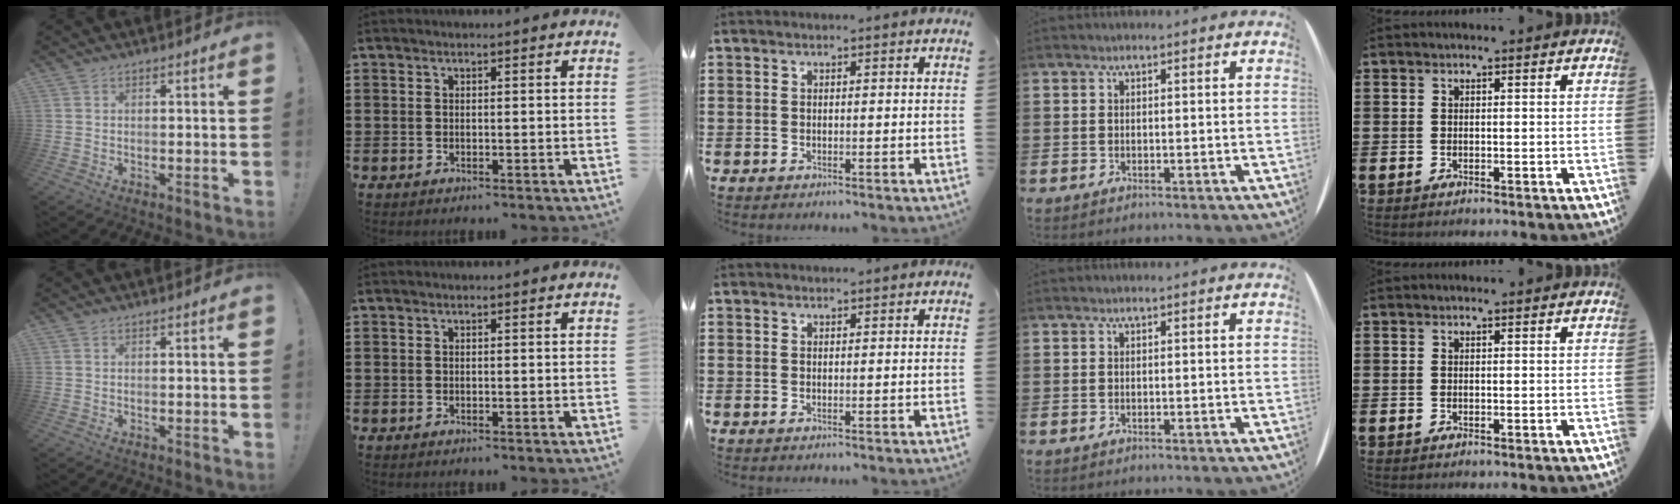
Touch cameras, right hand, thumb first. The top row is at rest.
{"middle": {"total": 0.6, "force": [0.6, 0.0, 0.0], "torque": [-0.002, 0.001, 0.012]}}